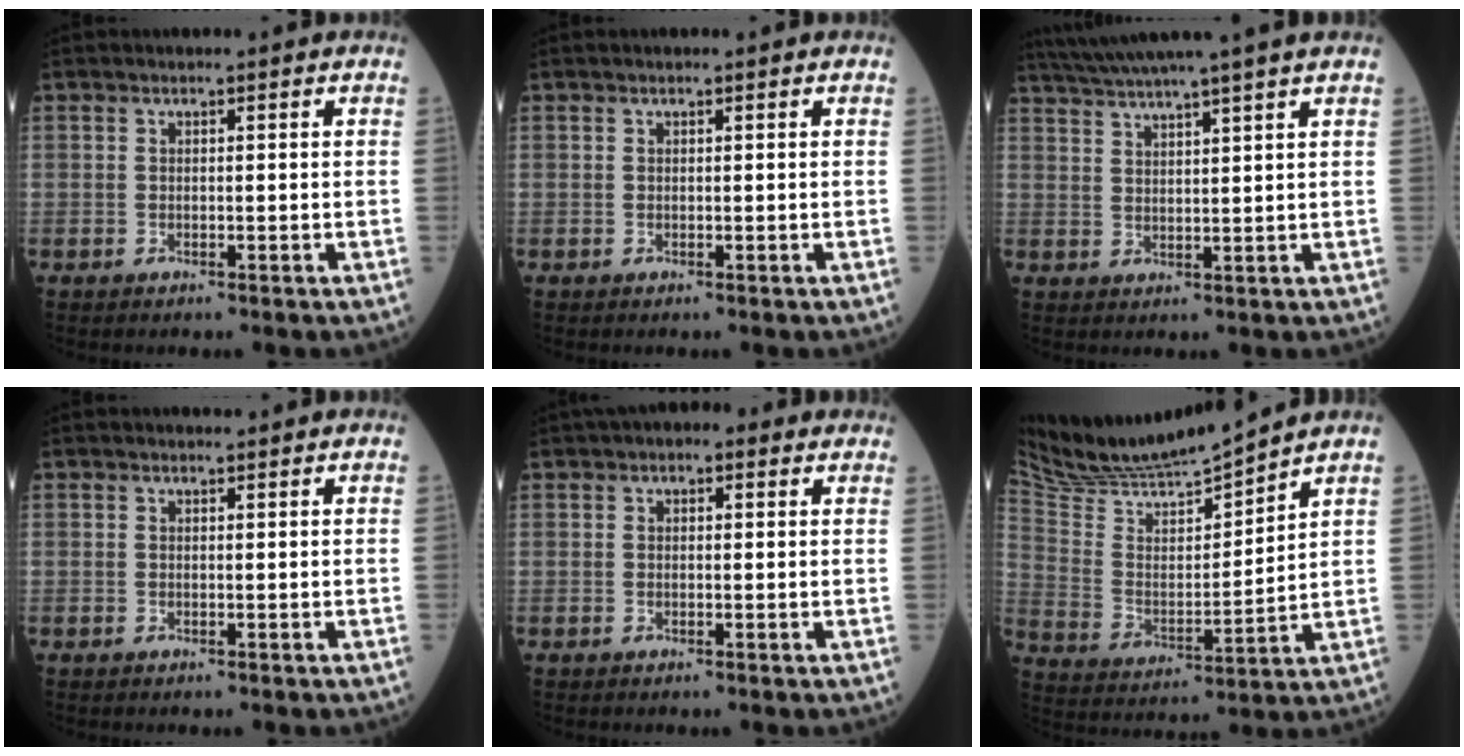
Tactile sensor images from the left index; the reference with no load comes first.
{"total": 0.0}
{"total": 9.9, "force": [8.5, -2.0, 4.6], "torque": [-0.081, 0.019, 0.131]}
{"total": 0.6, "force": [0.6, 0.0, 0.0], "torque": [-0.010, -0.004, 0.010]}
{"total": 3.0, "force": [1.8, 1.6, 1.8], "torque": [-0.029, 0.022, 0.022]}
{"total": 14.0, "force": [13.5, -0.8, 3.7], "torque": [-0.084, 0.001, 0.256]}